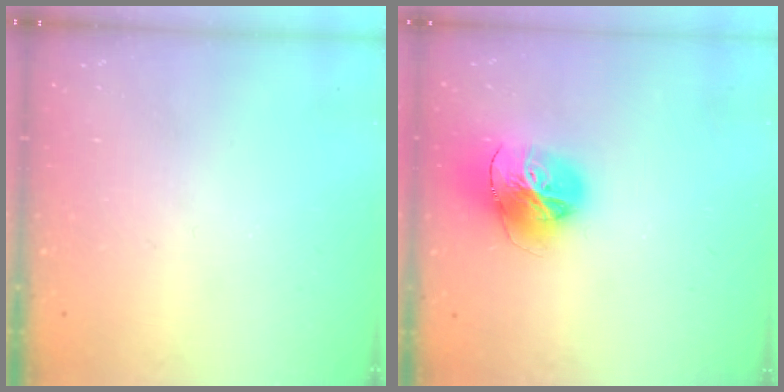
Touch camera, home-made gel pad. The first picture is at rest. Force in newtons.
{"total": 18.4, "press": 18.3, "slide": 2.2}